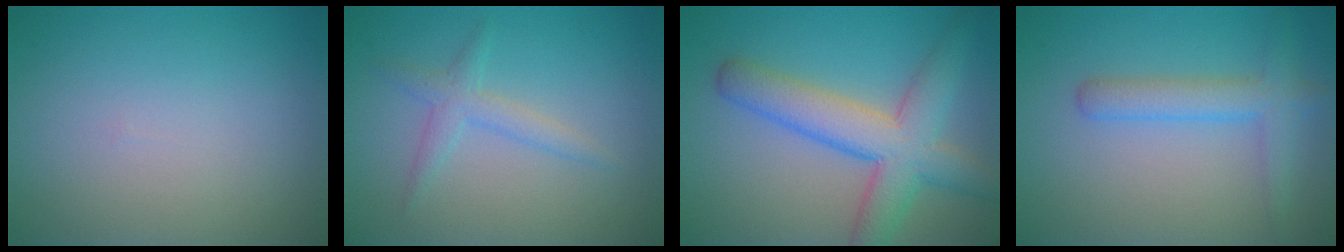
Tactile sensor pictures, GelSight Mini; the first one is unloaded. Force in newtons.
{"total": 1.9, "press": 1.9, "slide": 0.1}
{"total": 6.8, "press": 6.8, "slide": 0.2}
{"total": 3.1, "press": 3.1, "slide": 0.1}